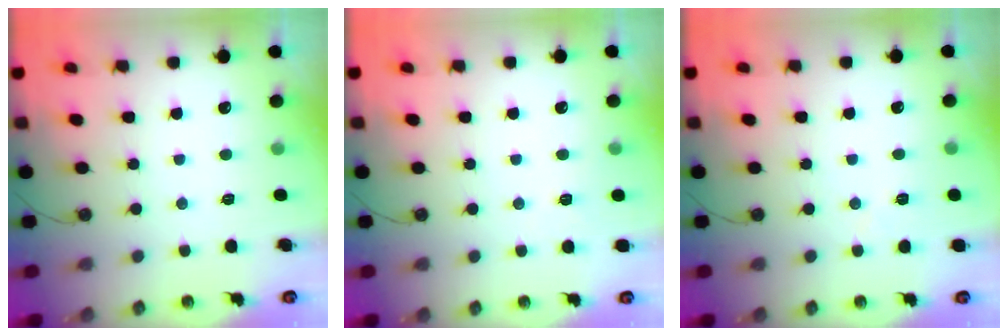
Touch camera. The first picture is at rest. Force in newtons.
{"total": 2.7, "press": 1.7, "slide": 2.1}
{"total": 3.7, "press": 3.4, "slide": 1.5}